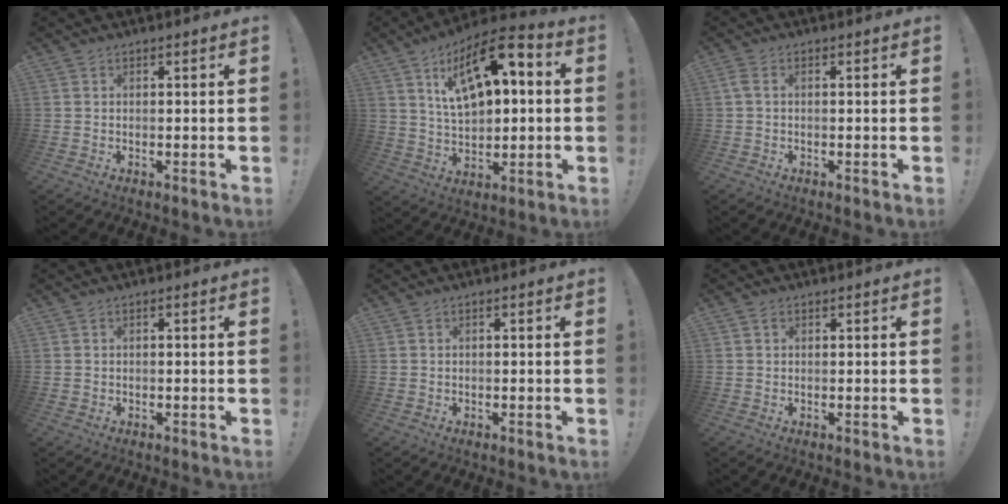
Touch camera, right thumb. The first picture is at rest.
{"total": 15.9, "force": [6.9, 7.9, 12.0], "torque": [-0.184, -0.035, 0.118]}
{"total": 2.1, "force": [0.1, 0.7, 2.0], "torque": [-0.040, 0.005, 0.003]}
{"total": 0.7, "force": [-0.5, 0.5, 0.2], "torque": [-0.004, 0.002, -0.008]}
{"total": 0.6, "force": [-0.4, 0.3, 0.2], "torque": [-0.006, 0.002, -0.007]}
{"total": 0.6, "force": [0.2, 0.6, 0.1], "torque": [-0.005, 0.003, 0.005]}